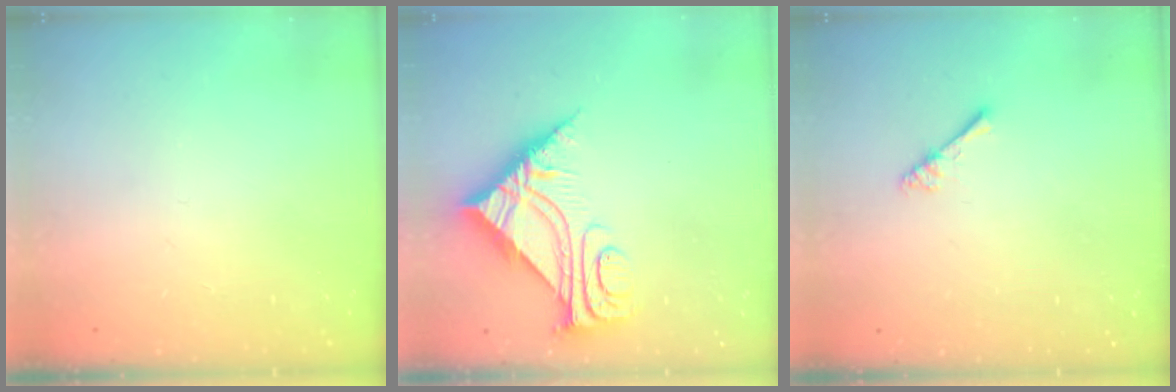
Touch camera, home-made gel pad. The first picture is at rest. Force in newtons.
{"total": 7.9, "press": 7.9, "slide": 0.8}
{"total": 2.5, "press": 2.5, "slide": 0.4}